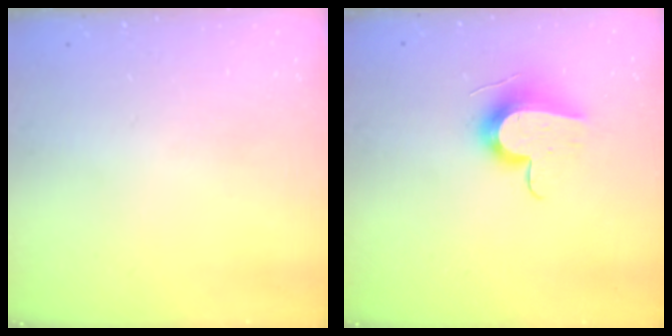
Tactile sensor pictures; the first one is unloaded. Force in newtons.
{"total": 12.4, "press": 12.4, "slide": 0.4}